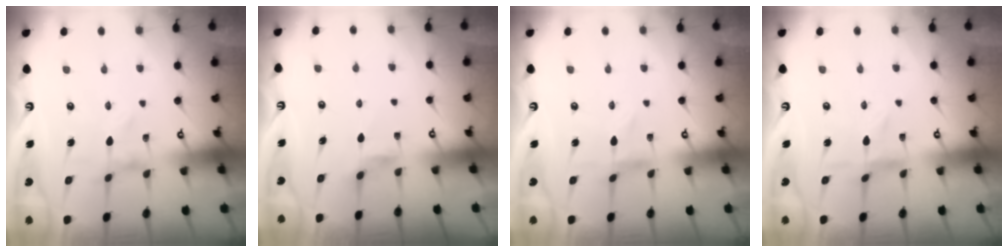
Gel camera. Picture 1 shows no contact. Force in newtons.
{"total": 2.8, "press": 2.7, "slide": 0.5}
{"total": 0.0}
{"total": 0.0}